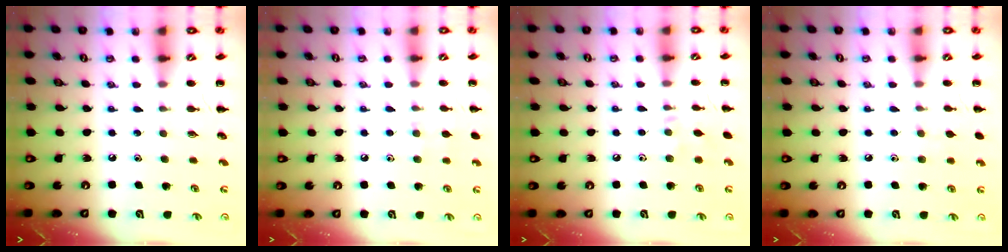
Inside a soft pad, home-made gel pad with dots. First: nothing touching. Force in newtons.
{"total": 6.1, "press": 5.6, "slide": 2.4}
{"total": 5.3, "press": 5.2, "slide": 0.9}
{"total": 4.4, "press": 4.0, "slide": 1.7}